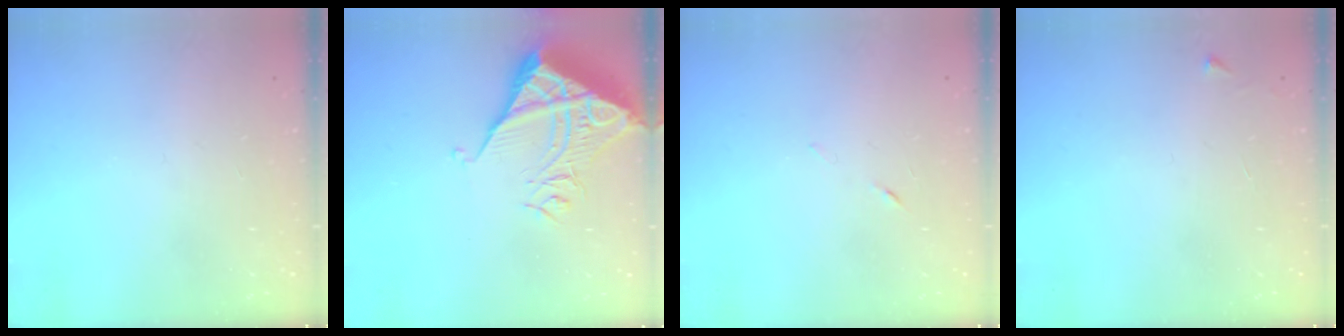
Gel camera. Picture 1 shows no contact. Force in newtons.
{"total": 10.6, "press": 10.6, "slide": 1.1}
{"total": 4.5, "press": 4.5, "slide": 0.6}
{"total": 2.6, "press": 2.6, "slide": 0.3}